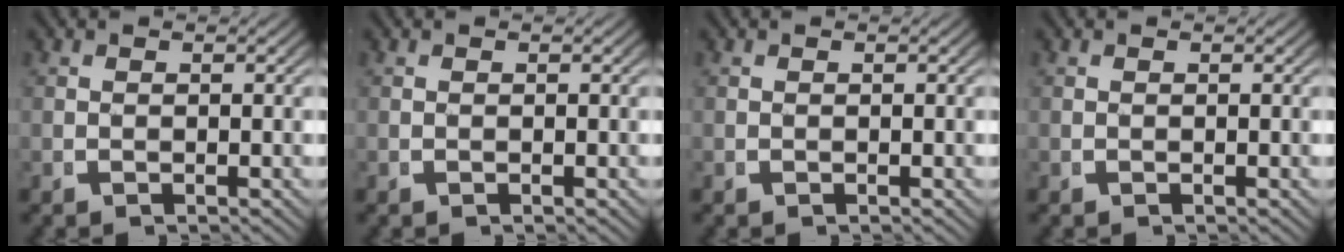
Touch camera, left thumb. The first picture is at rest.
{"total": 0.0}
{"total": 0.0}
{"total": 0.0}